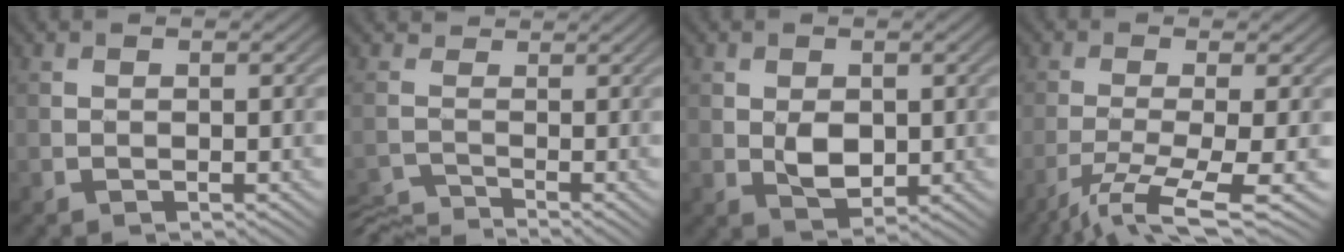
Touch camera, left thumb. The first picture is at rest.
{"total": 3.9, "force": [-3.6, 1.1, 1.2], "torque": [-0.034, -0.018, -0.075]}
{"total": 3.3, "force": [0.1, 2.2, 2.5], "torque": [-0.050, -0.005, 0.007]}
{"total": 7.6, "force": [-4.3, 1.4, 6.1], "torque": [-0.103, -0.008, -0.082]}